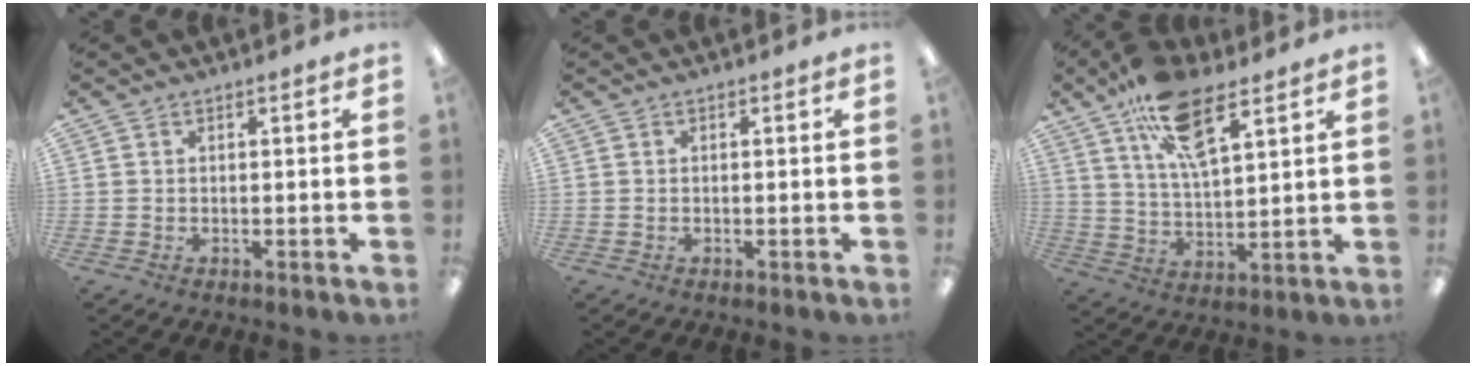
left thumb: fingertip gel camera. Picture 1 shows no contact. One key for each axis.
{"total": 0.0}
{"total": 14.5, "fx": 9.1, "fy": 6.0, "fz": 9.5, "tx": -0.168, "ty": -0.029, "tz": 0.161}